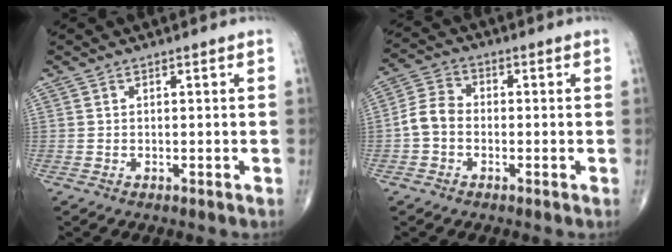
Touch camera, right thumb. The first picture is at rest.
{"total": 5.8, "force": [-1.2, 4.5, 3.5], "torque": [-0.061, 0.020, -0.037]}